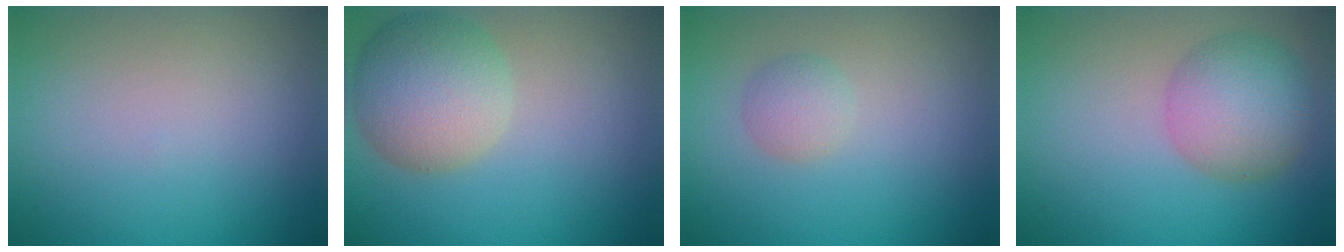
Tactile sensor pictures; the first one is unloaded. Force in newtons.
{"total": 6.9, "press": 6.9, "slide": 0.2}
{"total": 1.8, "press": 1.8, "slide": 0.0}
{"total": 5.2, "press": 5.2, "slide": 0.2}